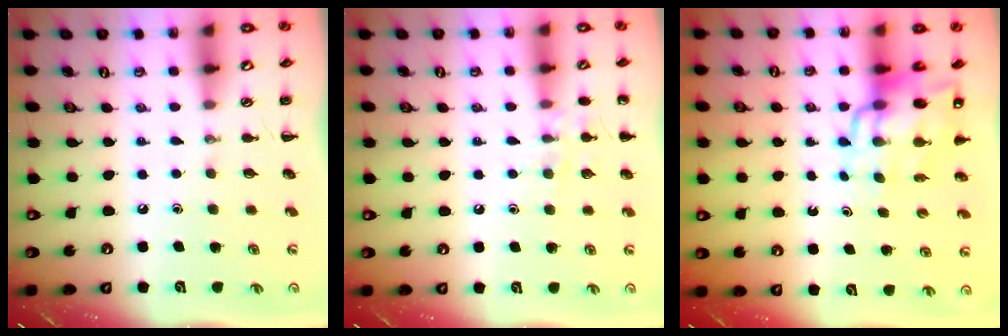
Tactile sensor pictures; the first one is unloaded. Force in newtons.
{"total": 7.7, "press": 7.6, "slide": 1.5}
{"total": 13.5, "press": 12.9, "slide": 4.0}